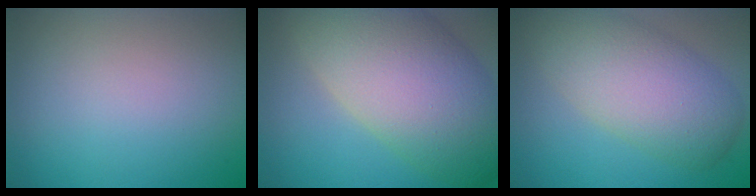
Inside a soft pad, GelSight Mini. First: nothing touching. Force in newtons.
{"total": 12.2, "press": 12.2, "slide": 0.9}
{"total": 7.4, "press": 7.4, "slide": 0.6}